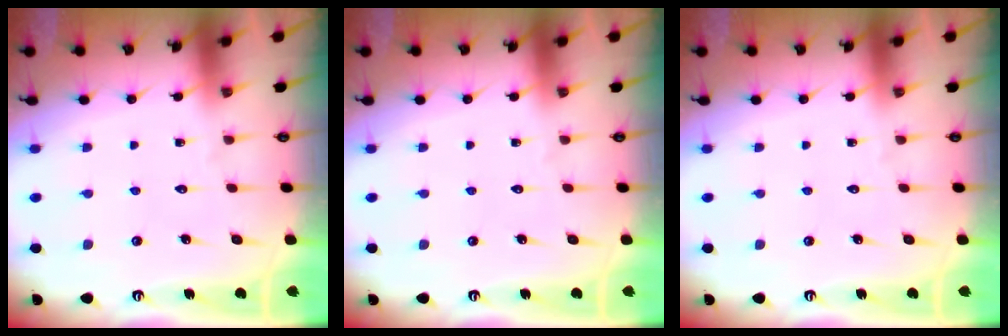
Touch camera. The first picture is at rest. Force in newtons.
{"total": 0.0}
{"total": 0.0}